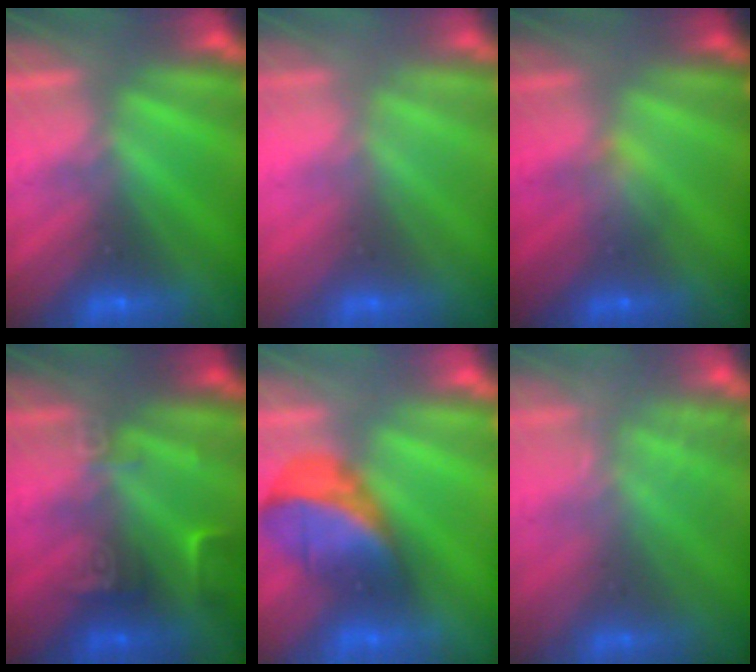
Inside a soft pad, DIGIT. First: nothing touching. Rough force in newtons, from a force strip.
{"total": 2.5}
{"total": 2.9}
{"total": 2.6}
{"total": 2.9}
{"total": 2.0}